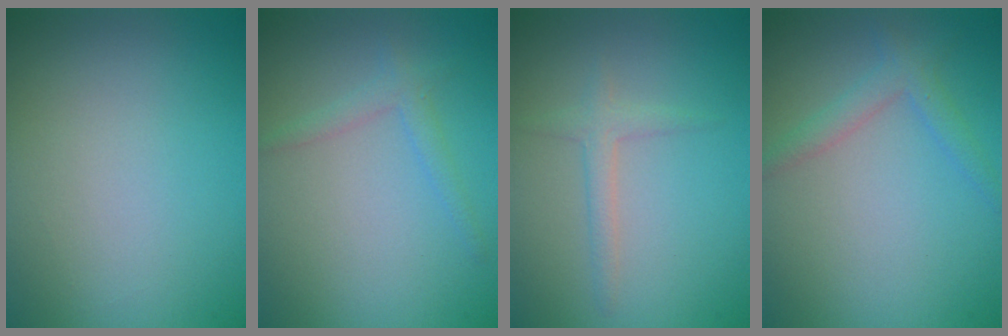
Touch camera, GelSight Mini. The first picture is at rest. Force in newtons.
{"total": 1.5, "press": 1.5, "slide": 0.0}
{"total": 1.6, "press": 1.6, "slide": 0.1}
{"total": 2.0, "press": 2.0, "slide": 0.1}